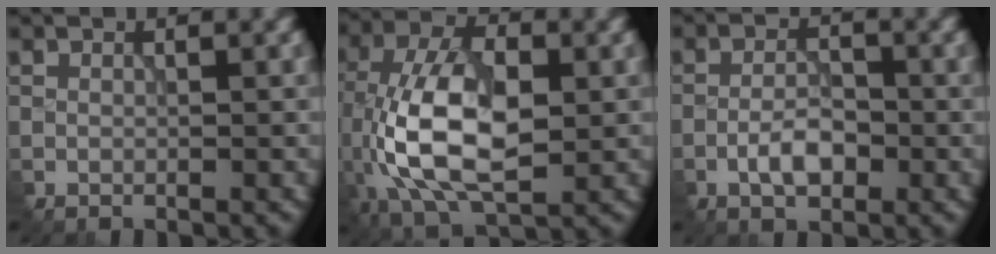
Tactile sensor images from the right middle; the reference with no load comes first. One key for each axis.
{"total": 10.9, "fx": -1.7, "fy": 5.8, "fz": 9.1, "tx": -0.189, "ty": 0.006, "tz": -0.037}
{"total": 2.7, "fx": -1.4, "fy": 1.2, "fz": 2.0, "tx": -0.043, "ty": 0.007, "tz": -0.030}